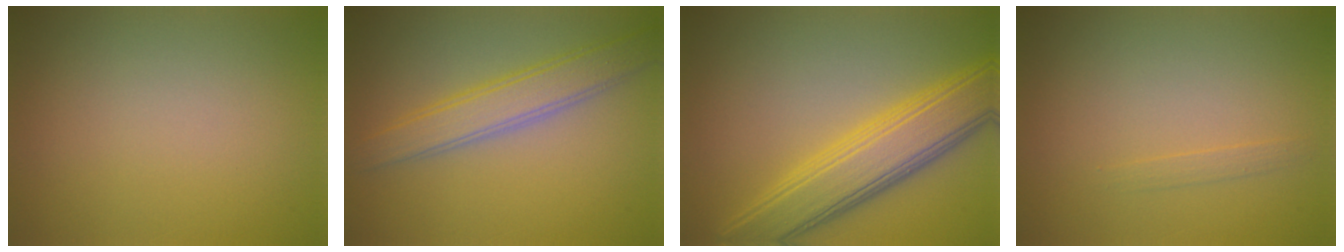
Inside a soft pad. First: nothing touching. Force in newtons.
{"total": 3.9, "press": 3.9, "slide": 0.1}
{"total": 7.0, "press": 7.0, "slide": 0.1}
{"total": 0.7, "press": 0.7, "slide": 0.0}